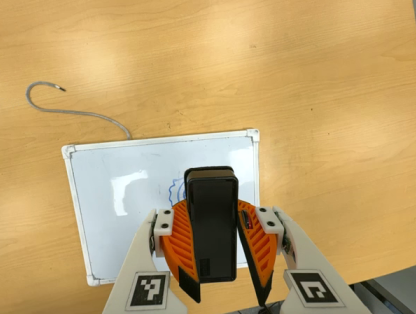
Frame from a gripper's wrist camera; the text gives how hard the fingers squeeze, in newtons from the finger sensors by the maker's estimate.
{"total": 10.3, "left": 10.1, "right": 10.5}